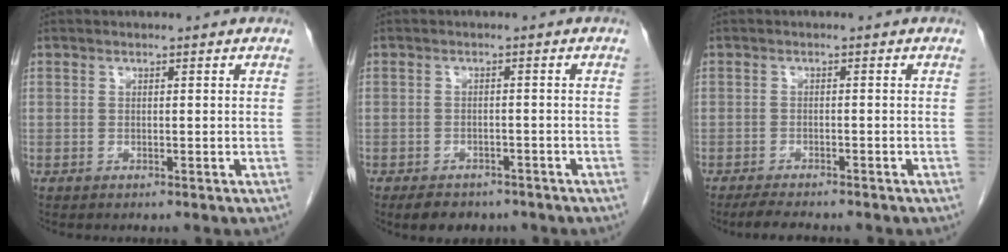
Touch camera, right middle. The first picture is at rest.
{"total": 5.7, "force": [-4.5, 2.8, 2.1], "torque": [-0.031, -0.001, -0.056]}
{"total": 4.5, "force": [-3.9, 0.6, 2.1], "torque": [-0.037, -0.012, -0.062]}